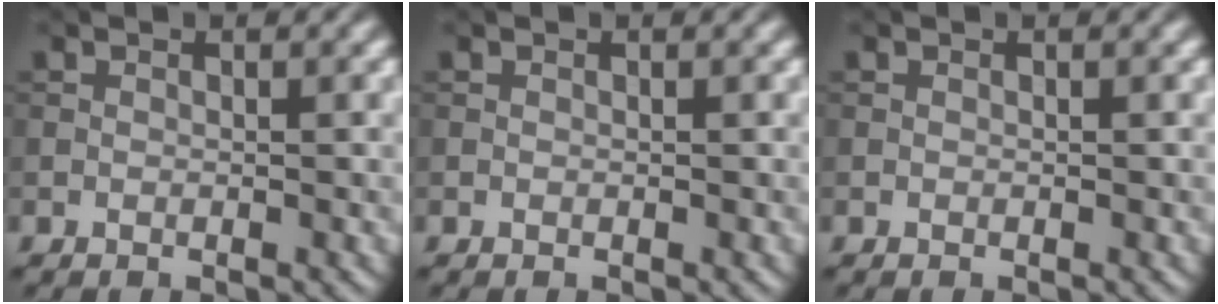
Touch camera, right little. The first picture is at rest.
{"total": 0.0}
{"total": 0.0}